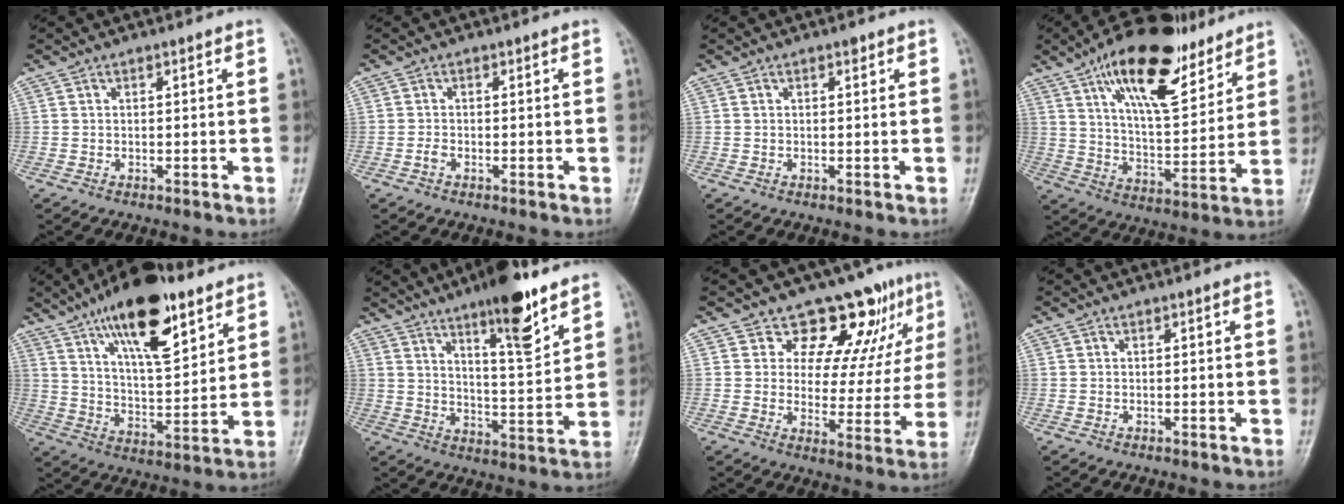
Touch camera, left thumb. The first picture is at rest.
{"total": 1.0, "force": [-0.5, 0.6, 0.7], "torque": [-0.013, 0.000, -0.012]}
{"total": 0.7, "force": [0.4, 0.4, 0.4], "torque": [-0.003, -0.001, 0.004]}
{"total": 19.9, "force": [12.4, 8.0, 13.4], "torque": [-0.183, -0.055, 0.209]}
{"total": 18.9, "force": [11.1, 7.0, 13.5], "torque": [-0.188, -0.050, 0.189]}
{"total": 13.6, "force": [9.0, 3.1, 9.7], "torque": [-0.130, -0.058, 0.144]}
{"total": 14.0, "force": [8.8, 7.2, 8.1], "torque": [-0.050, -0.051, 0.119]}
{"total": 0.0}